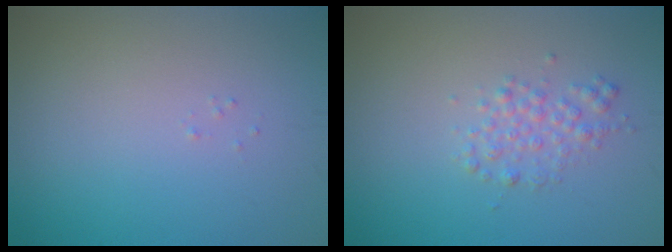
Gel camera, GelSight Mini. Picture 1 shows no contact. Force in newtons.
{"total": 2.0, "press": 2.0, "slide": 0.0}